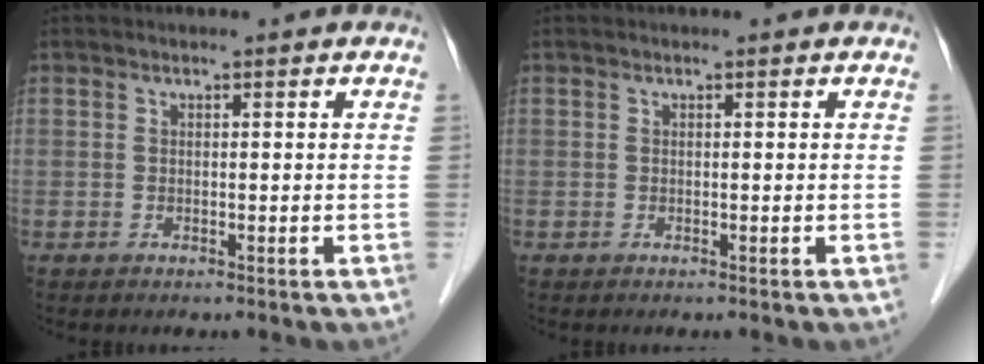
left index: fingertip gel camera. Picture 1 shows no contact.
{"total": 0.0}